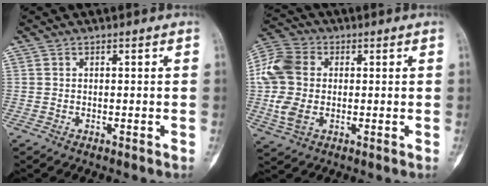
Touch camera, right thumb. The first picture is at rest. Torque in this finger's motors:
{"motor_torque": [1.60, 1.60, 0.62, -0.48, 0.30]}